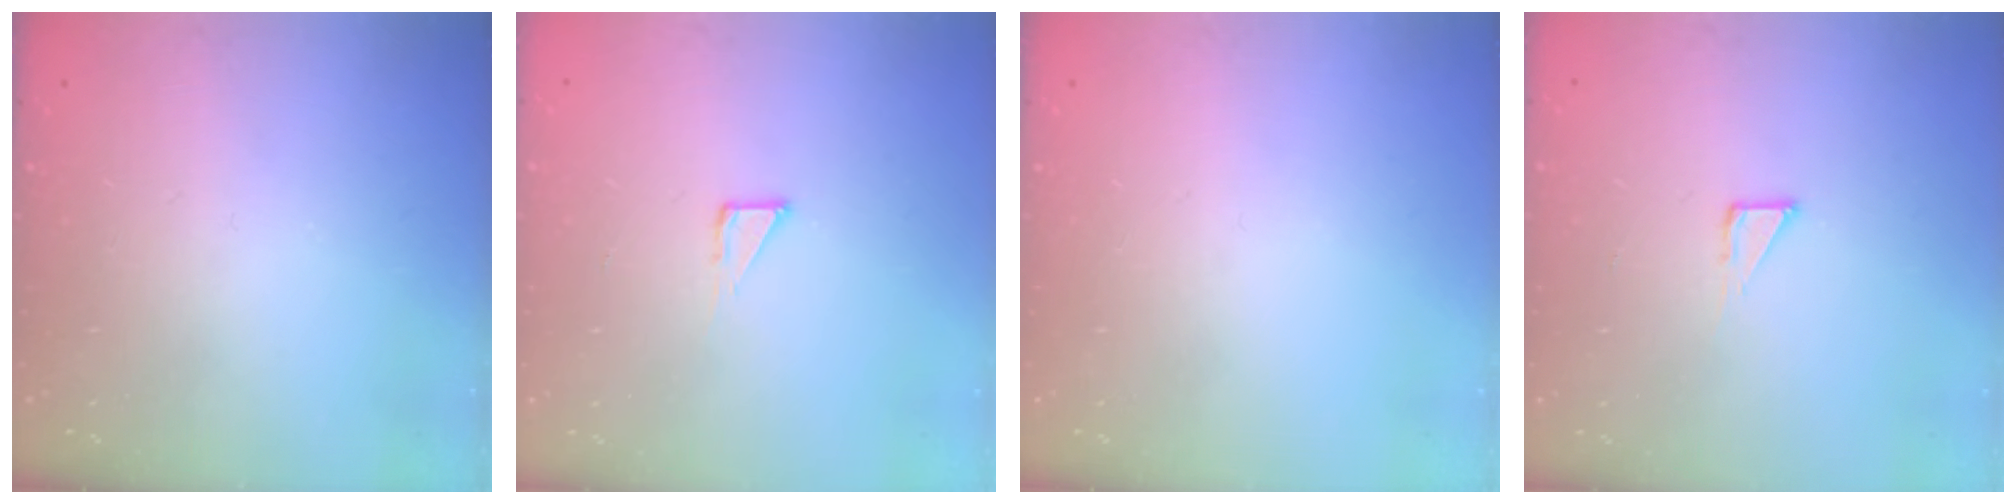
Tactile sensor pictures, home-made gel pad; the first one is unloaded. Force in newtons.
{"total": 2.7, "press": 2.7, "slide": 0.2}
{"total": 0.0}
{"total": 2.7, "press": 2.7, "slide": 0.2}